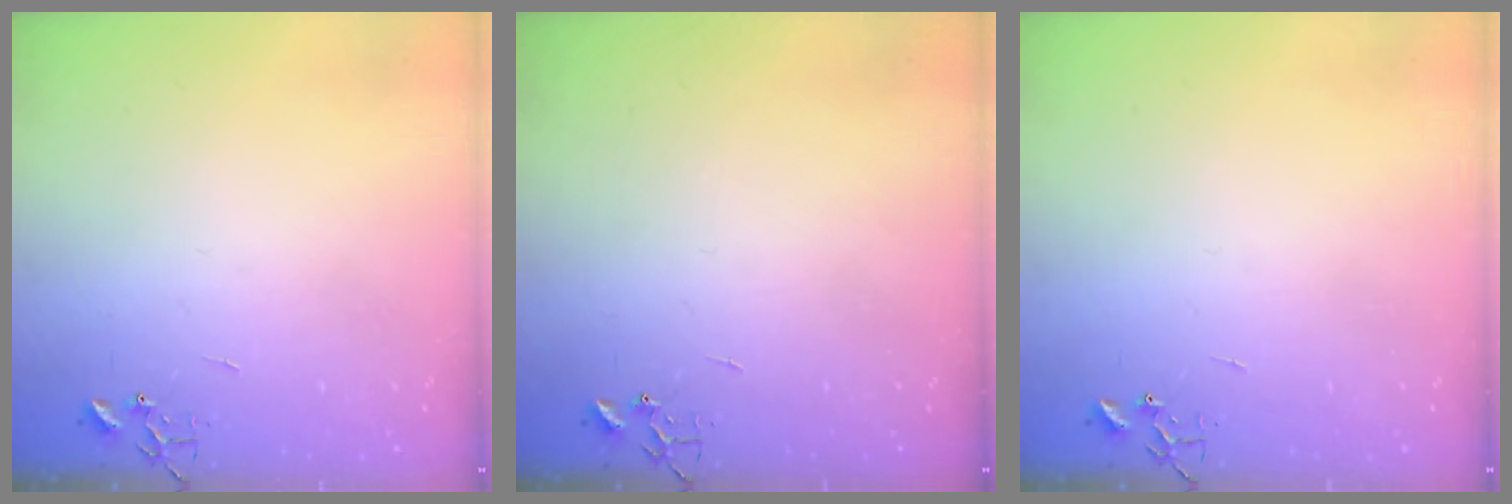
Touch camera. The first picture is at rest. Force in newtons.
{"total": 0.0}
{"total": 0.0}